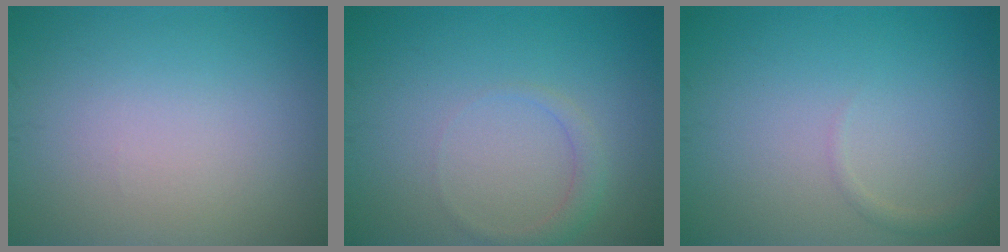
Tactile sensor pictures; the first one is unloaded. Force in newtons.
{"total": 1.5, "press": 1.5, "slide": 0.1}
{"total": 0.8, "press": 0.8, "slide": 0.1}